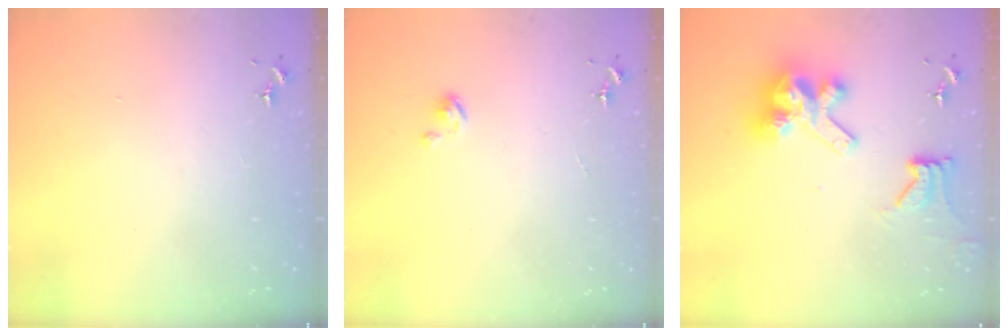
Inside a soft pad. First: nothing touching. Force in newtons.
{"total": 3.7, "press": 3.7, "slide": 0.3}
{"total": 15.3, "press": 15.1, "slide": 2.0}